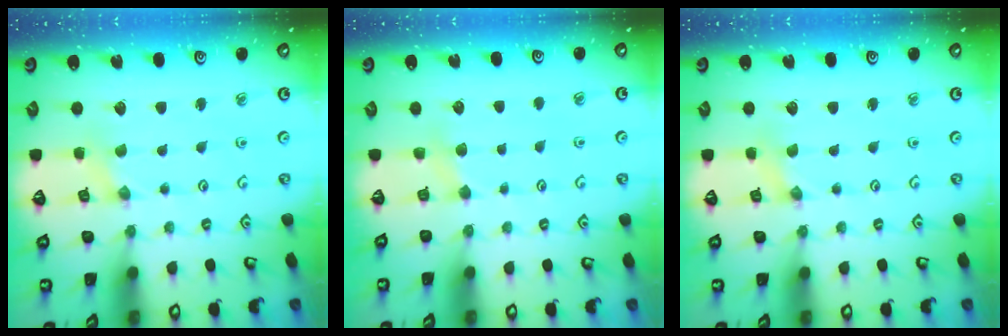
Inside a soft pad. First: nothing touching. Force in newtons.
{"total": 2.9, "press": 2.9, "slide": 0.5}
{"total": 0.0}